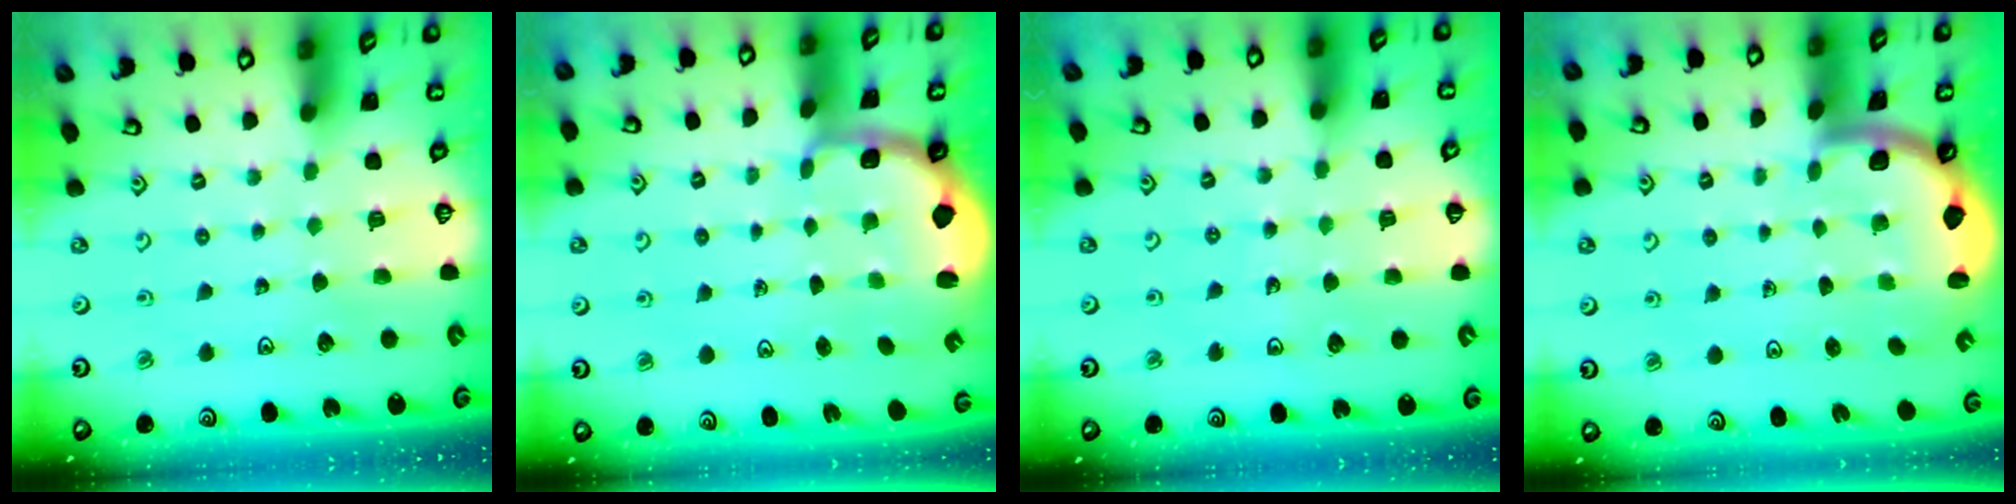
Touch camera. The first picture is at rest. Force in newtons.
{"total": 2.4, "press": 1.1, "slide": 2.1}
{"total": 4.7, "press": 4.4, "slide": 1.4}
{"total": 1.8, "press": 1.8, "slide": 0.1}